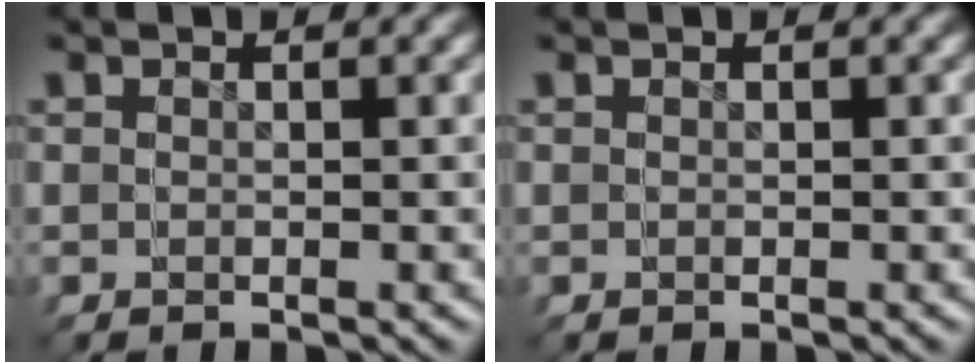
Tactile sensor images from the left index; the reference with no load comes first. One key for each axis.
{"total": 0.0}